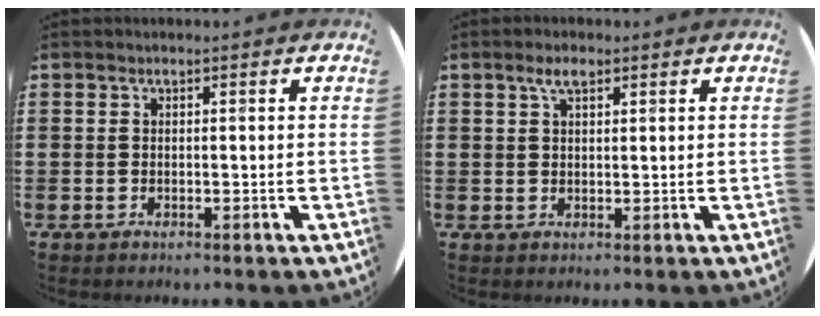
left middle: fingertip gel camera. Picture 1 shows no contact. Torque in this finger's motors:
{"motor_torque": [0.69, -0.45, 0.00, 0.00]}